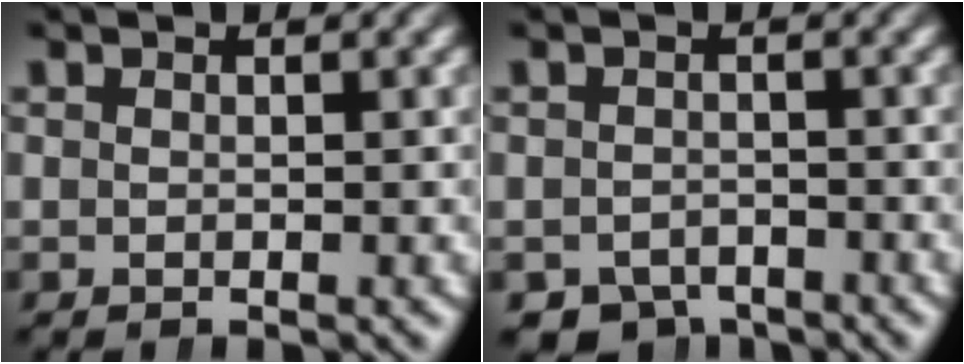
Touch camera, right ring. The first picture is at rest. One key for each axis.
{"total": 5.2, "fx": -4.4, "fy": 2.7, "fz": 0.9, "tx": -0.010, "ty": -0.024, "tz": -0.066}